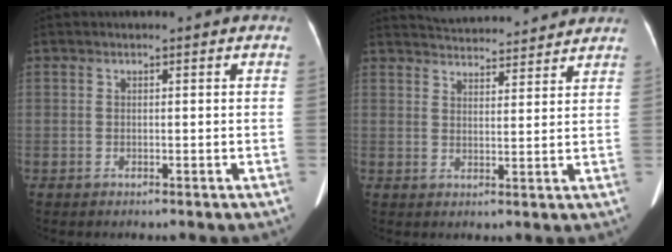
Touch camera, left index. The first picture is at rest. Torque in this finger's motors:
{"motor_torque": [0.27, -0.57, 0.02, 0.02]}